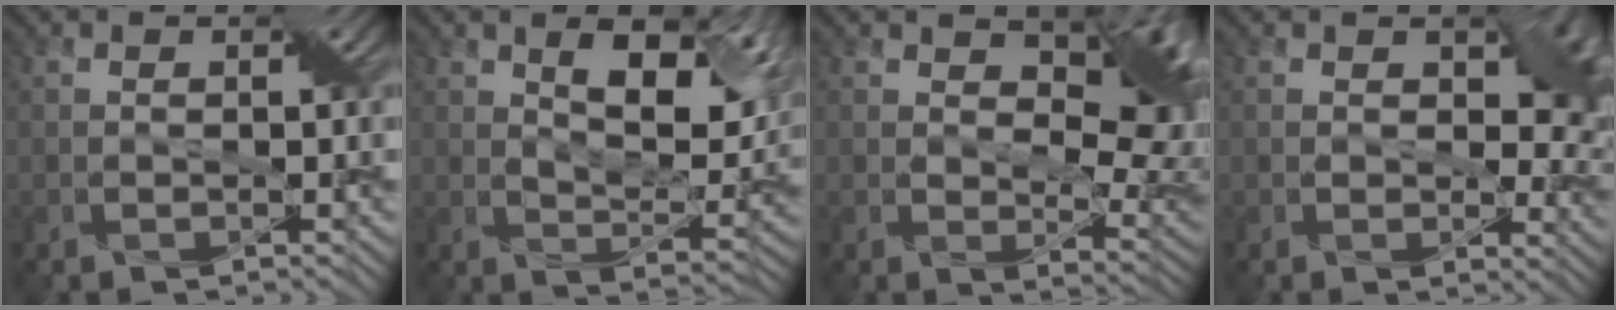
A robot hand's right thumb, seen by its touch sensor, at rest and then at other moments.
{"total": 11.7, "force": [4.9, 5.4, 9.2], "torque": [-0.146, -0.005, 0.081]}
{"total": 11.2, "force": [4.3, 5.6, 8.6], "torque": [-0.123, -0.006, 0.070]}
{"total": 7.3, "force": [1.5, 4.4, 5.7], "torque": [-0.072, -0.006, 0.022]}